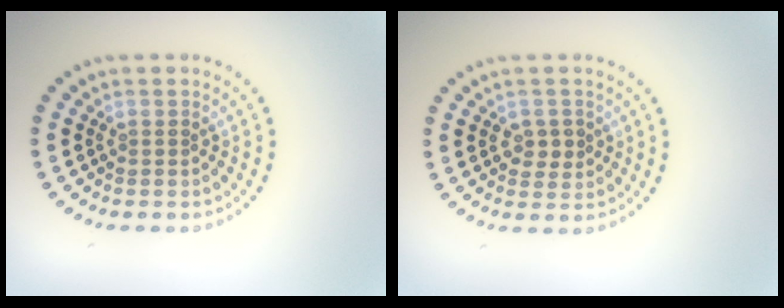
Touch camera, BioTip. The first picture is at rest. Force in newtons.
{"total": 1.7, "press": 1.7, "slide": 0.3}